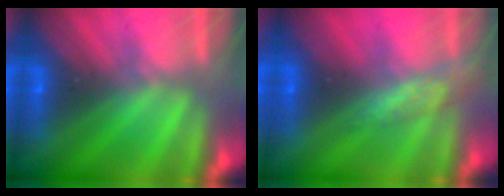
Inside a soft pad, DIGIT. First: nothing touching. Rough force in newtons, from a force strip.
{"total": 2.9}